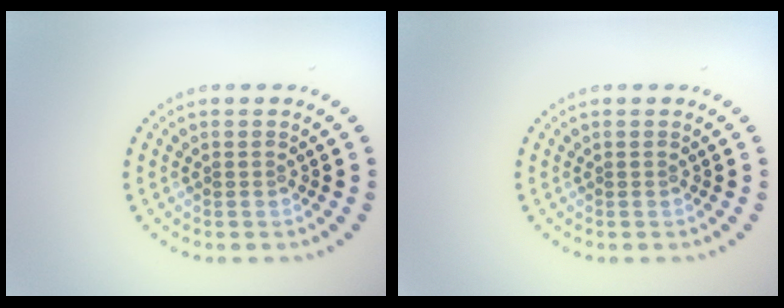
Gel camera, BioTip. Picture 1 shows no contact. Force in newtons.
{"total": 0.0}